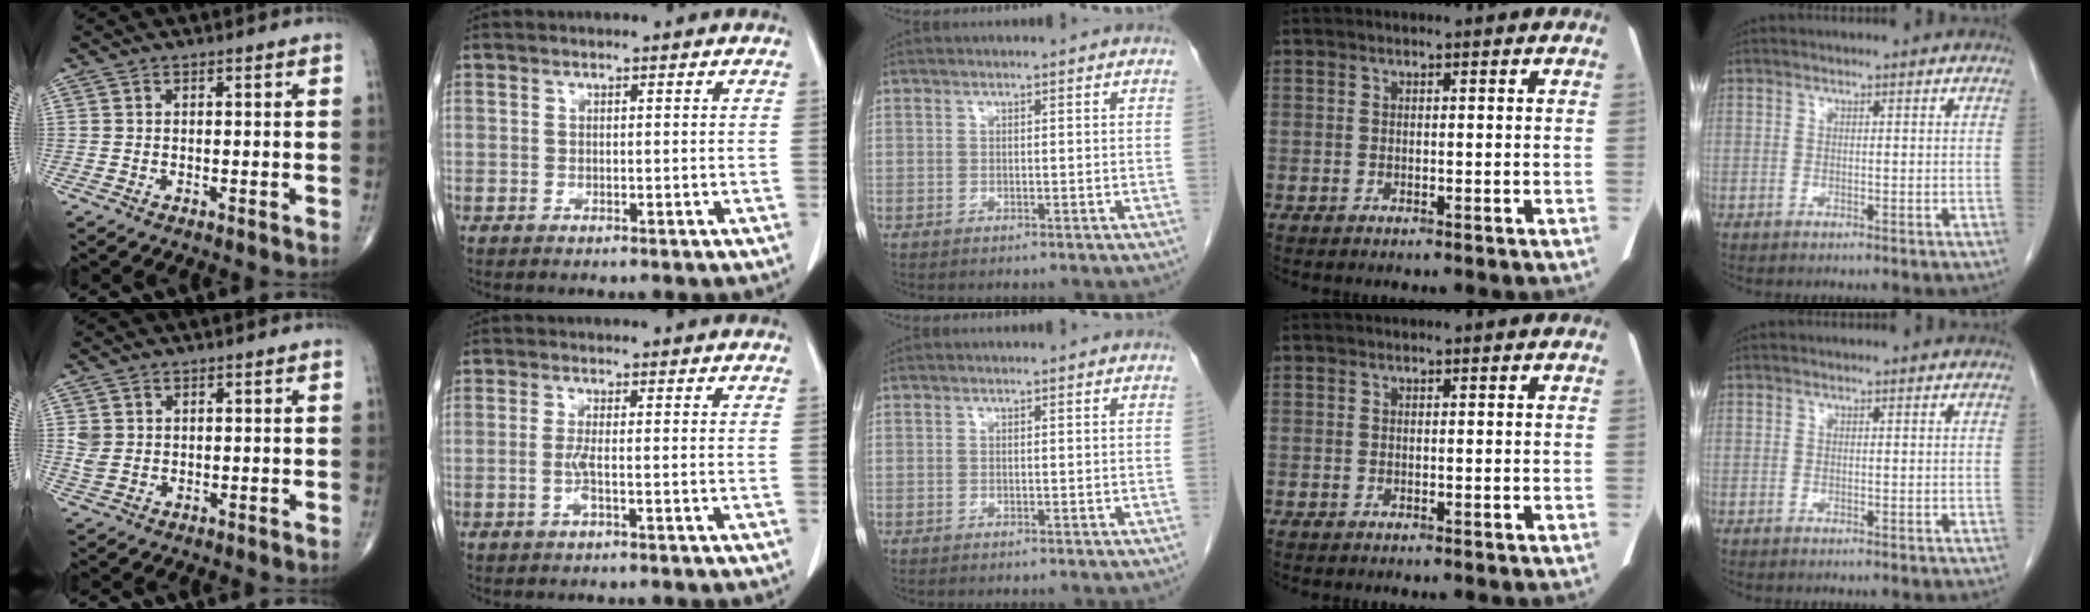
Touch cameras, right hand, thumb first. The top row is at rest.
{"thumb": {"total": 2.8, "force": [0.6, 2.3, 1.4], "torque": [-0.026, -0.002, 0.019]}, "index": {"total": 2.1, "force": [-0.6, -0.1, 2.0], "torque": [-0.045, -0.003, -0.014]}}